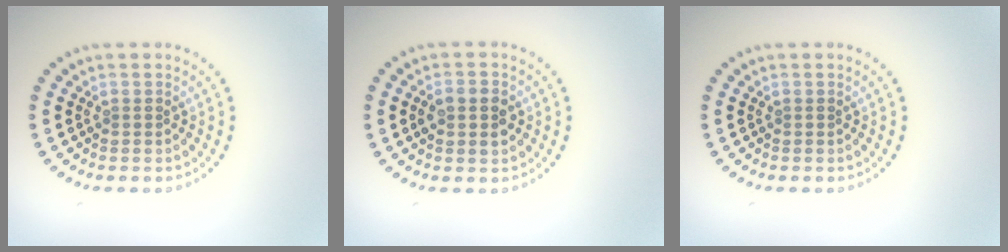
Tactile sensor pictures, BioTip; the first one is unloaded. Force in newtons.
{"total": 2.6, "press": 2.6, "slide": 0.2}
{"total": 0.0}